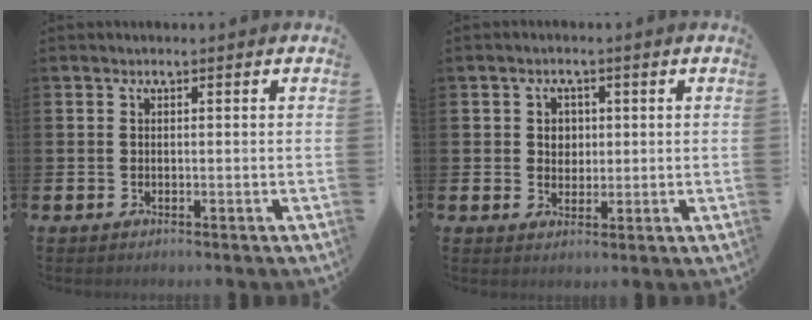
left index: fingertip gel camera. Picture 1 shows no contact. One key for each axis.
{"total": 2.6, "fx": 0.8, "fy": 2.3, "fz": 0.9, "tx": -0.007, "ty": 0.006, "tz": 0.008}